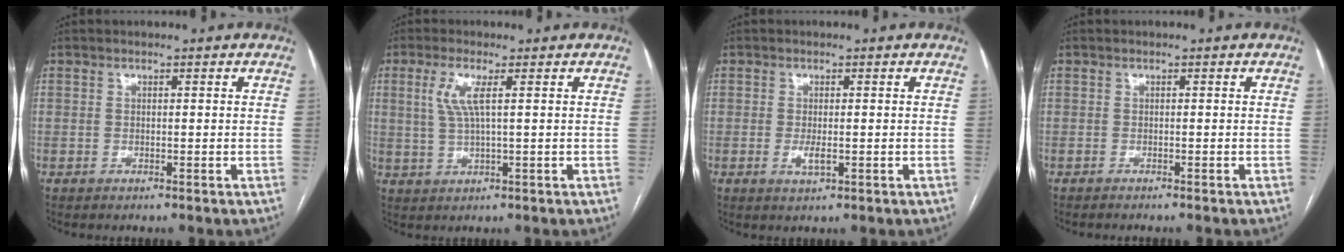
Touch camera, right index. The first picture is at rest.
{"total": 4.3, "force": [1.3, 0.3, 4.1], "torque": [-0.095, 0.003, 0.031]}
{"total": 2.1, "force": [-0.5, 0.6, 1.9], "torque": [-0.039, -0.004, -0.006]}
{"total": 2.7, "force": [-2.4, 0.2, 1.2], "torque": [-0.016, -0.003, -0.028]}